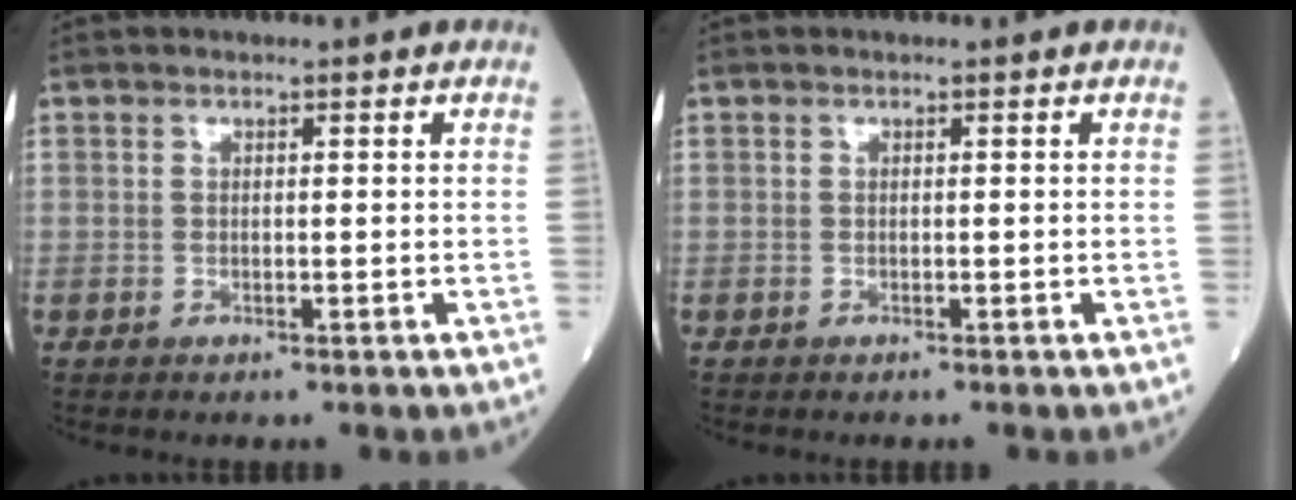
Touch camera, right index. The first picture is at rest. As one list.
[{"total": 0.0}]